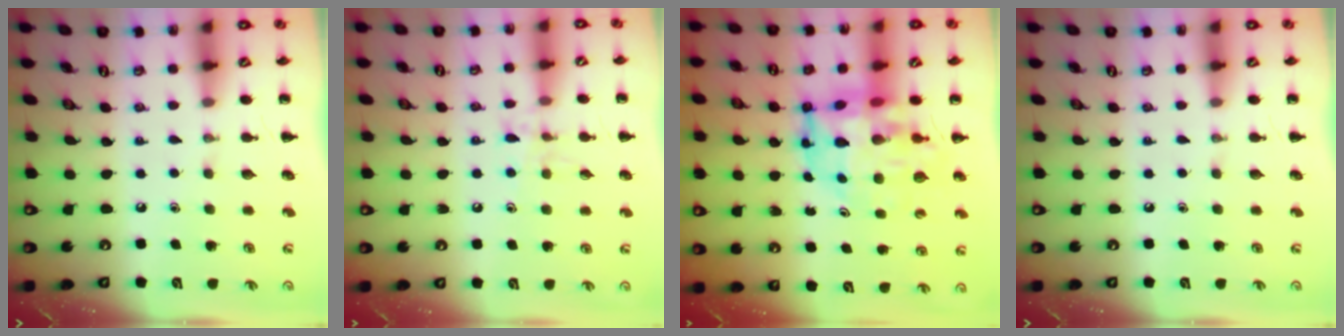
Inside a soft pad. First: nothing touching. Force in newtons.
{"total": 8.0, "press": 7.8, "slide": 1.6}
{"total": 13.1, "press": 12.5, "slide": 4.1}
{"total": 0.0}